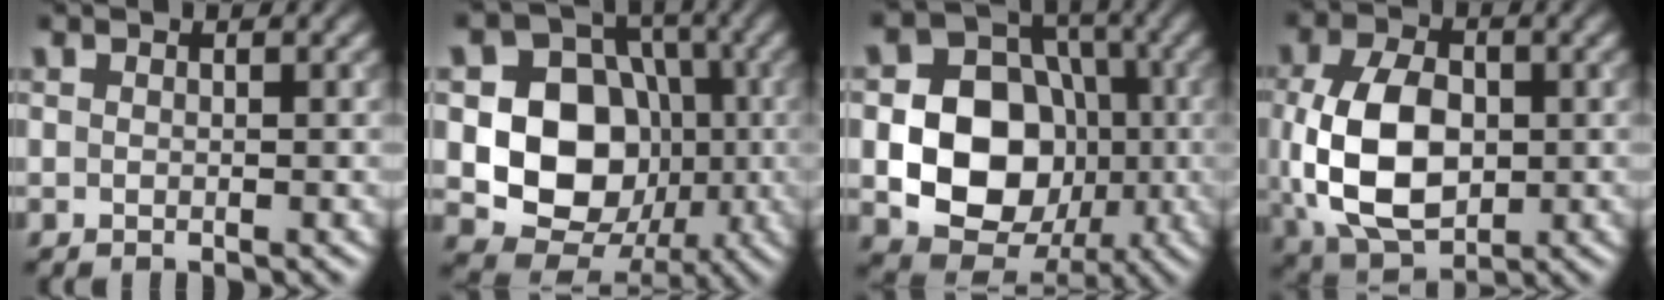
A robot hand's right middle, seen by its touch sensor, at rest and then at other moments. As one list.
[{"total": 10.3, "force": [-1.4, 8.4, 5.8], "torque": [-0.093, -0.005, -0.036]}, {"total": 11.2, "force": [-1.9, 8.9, 6.5], "torque": [-0.092, -0.002, -0.054]}, {"total": 9.7, "force": [-0.5, 6.4, 7.2], "torque": [-0.162, -0.010, -0.004]}]